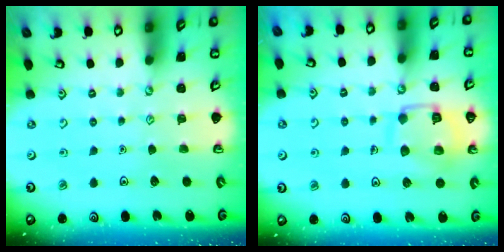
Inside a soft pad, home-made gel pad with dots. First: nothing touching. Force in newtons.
{"total": 13.8, "press": 13.8, "slide": 1.4}